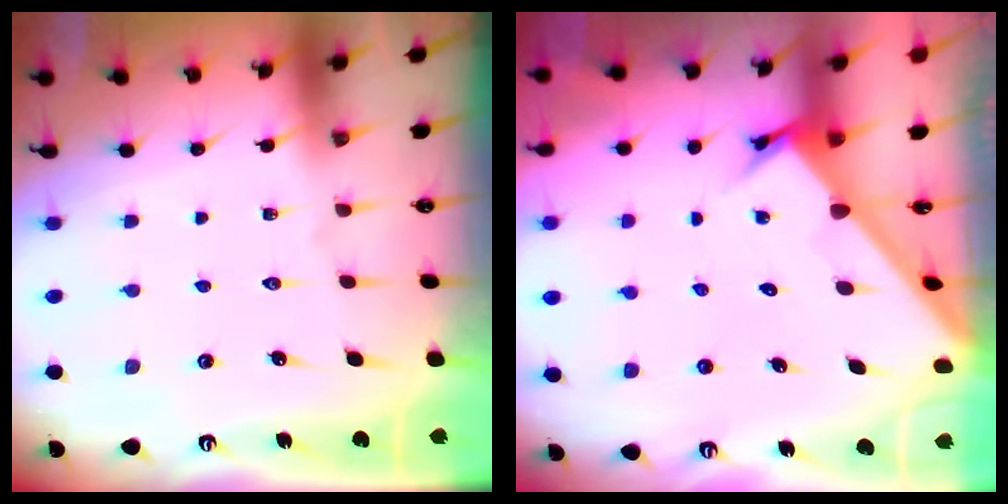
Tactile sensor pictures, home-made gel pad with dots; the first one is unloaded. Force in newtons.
{"total": 2.7, "press": 2.7, "slide": 0.2}